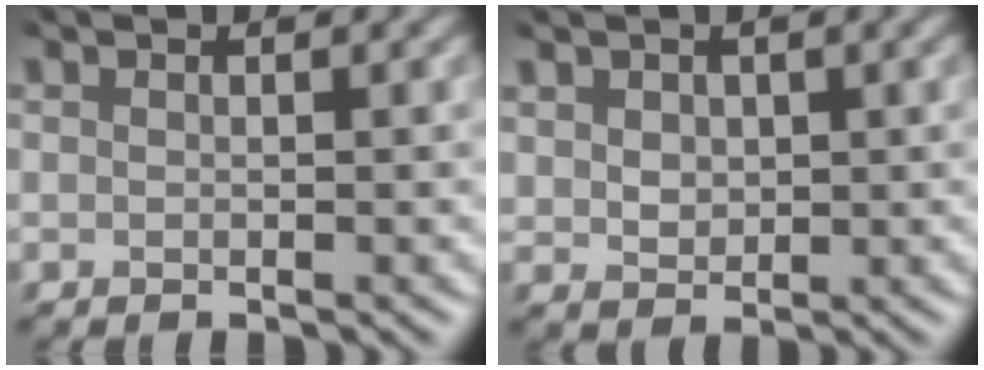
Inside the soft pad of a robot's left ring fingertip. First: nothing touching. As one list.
[{"total": 1.8, "force": [0.6, 1.4, 1.0], "torque": [-0.034, -0.005, 0.027]}]